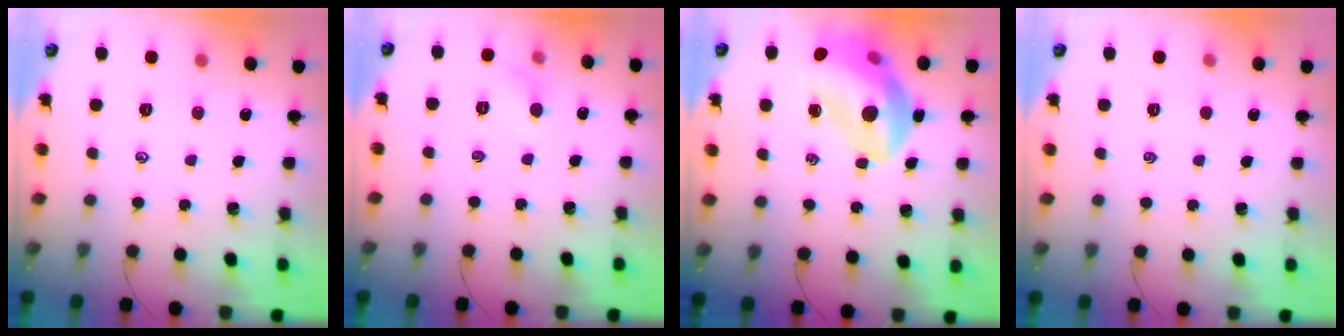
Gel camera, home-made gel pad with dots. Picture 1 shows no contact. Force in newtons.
{"total": 4.0, "press": 3.8, "slide": 1.3}
{"total": 17.0, "press": 16.4, "slide": 4.5}
{"total": 0.0}